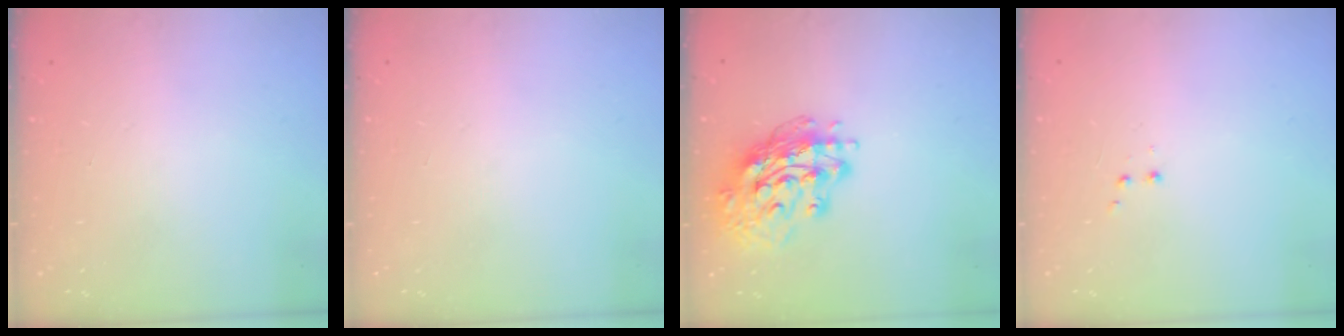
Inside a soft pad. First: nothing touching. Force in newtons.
{"total": 0.0}
{"total": 15.9, "press": 15.9, "slide": 1.5}
{"total": 2.0, "press": 1.8, "slide": 0.9}